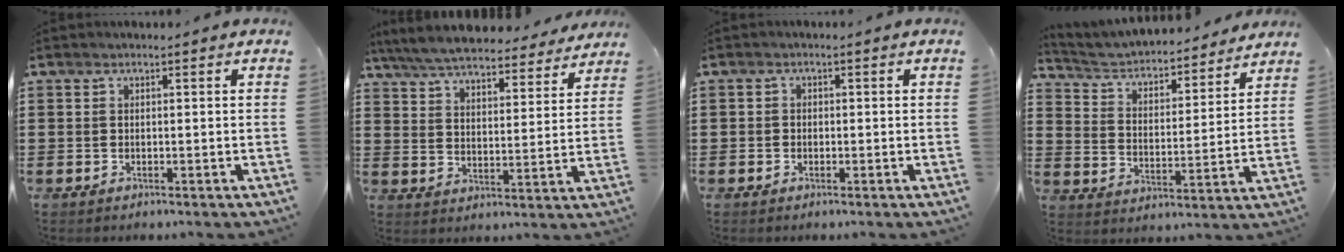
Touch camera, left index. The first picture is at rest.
{"total": 6.9, "force": [6.6, 0.5, 2.0], "torque": [-0.068, -0.040, 0.114]}
{"total": 1.0, "force": [-0.3, 0.9, 0.2], "torque": [-0.007, 0.004, -0.007]}
{"total": 3.9, "force": [3.7, 0.7, 0.9], "torque": [-0.040, -0.032, 0.055]}